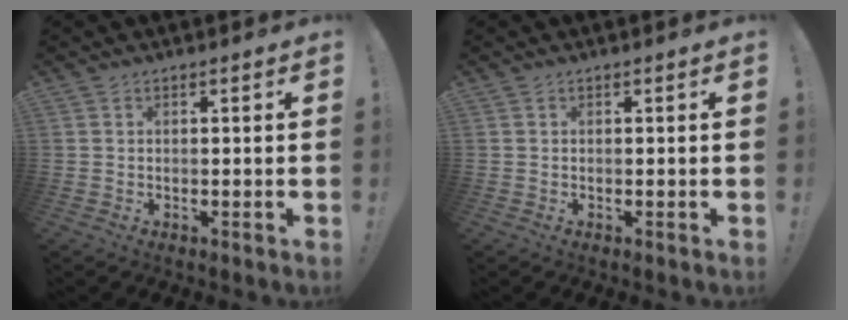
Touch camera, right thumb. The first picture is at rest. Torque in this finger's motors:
{"motor_torque": [0.00, 0.00, 0.00, 0.00, 0.00]}